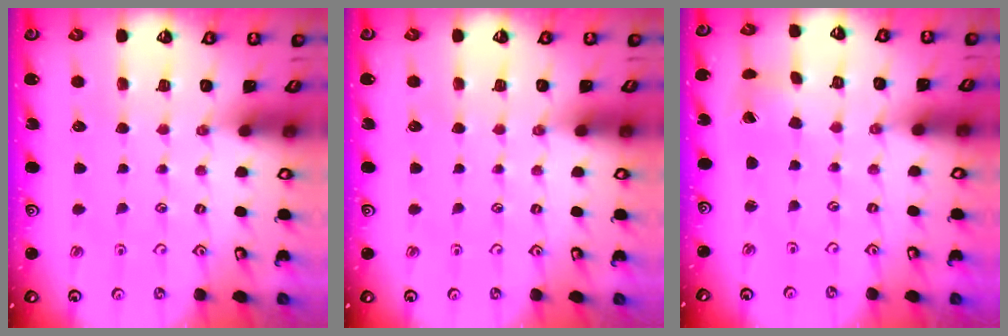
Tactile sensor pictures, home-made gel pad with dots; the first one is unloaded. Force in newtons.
{"total": 0.0}
{"total": 1.2, "press": 1.1, "slide": 0.2}